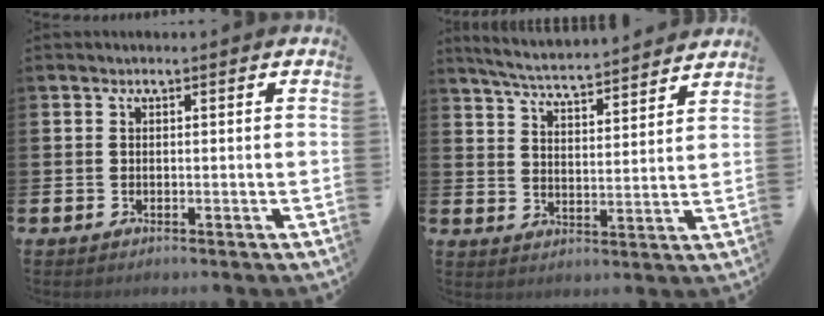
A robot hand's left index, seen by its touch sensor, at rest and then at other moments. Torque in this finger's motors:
{"motor_torque": [0.44, -0.63, 0.19, 0.11]}